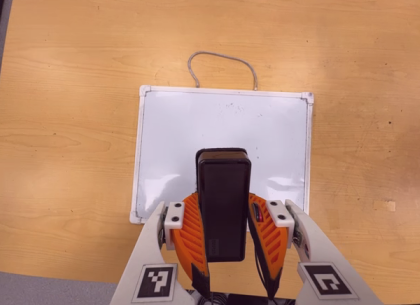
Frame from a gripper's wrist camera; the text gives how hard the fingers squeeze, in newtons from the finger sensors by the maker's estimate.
{"total": 5.8, "left": 5.0, "right": 6.6}